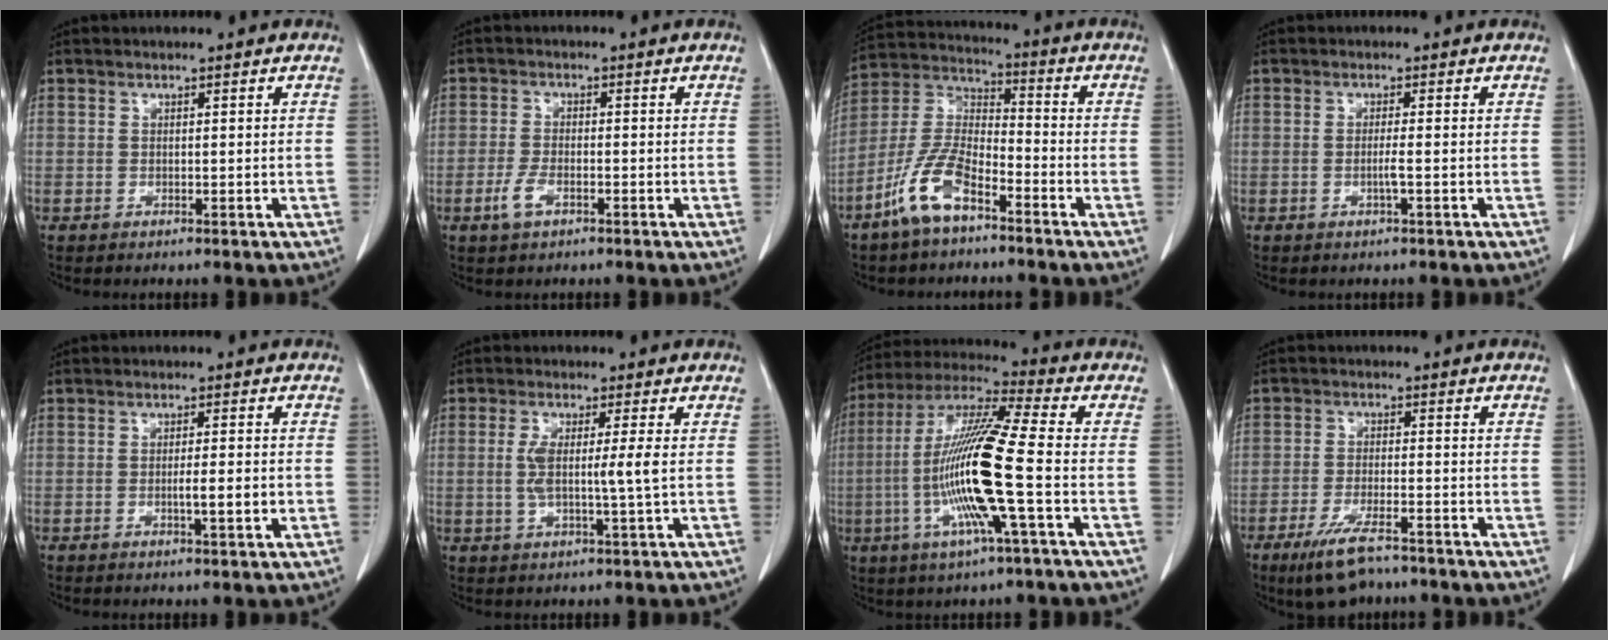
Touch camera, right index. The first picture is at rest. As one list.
[{"total": 3.2, "force": [-1.6, 1.3, 2.5], "torque": [-0.059, 0.000, -0.030]}, {"total": 10.6, "force": [-6.5, 3.8, 7.4], "torque": [-0.171, 0.001, -0.129]}, {"total": 1.6, "force": [-0.5, -0.2, 1.5], "torque": [-0.031, -0.002, -0.009]}, {"total": 3.5, "force": [-0.8, 0.2, 3.5], "torque": [-0.057, -0.003, -0.012]}, {"total": 5.6, "force": [0.1, -0.2, 5.6], "torque": [-0.108, -0.004, 0.002]}, {"total": 16.9, "force": [-3.4, 0.1, 16.6], "torque": [-0.336, -0.007, -0.077]}, {"total": 7.6, "force": [-5.5, 2.0, 4.8], "torque": [-0.093, -0.014, -0.091]}]